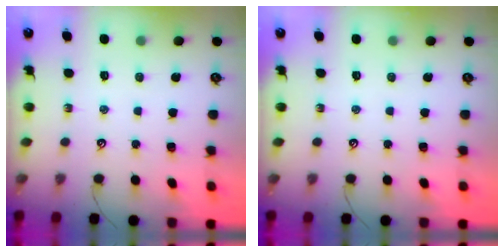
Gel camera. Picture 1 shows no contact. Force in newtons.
{"total": 0.0}